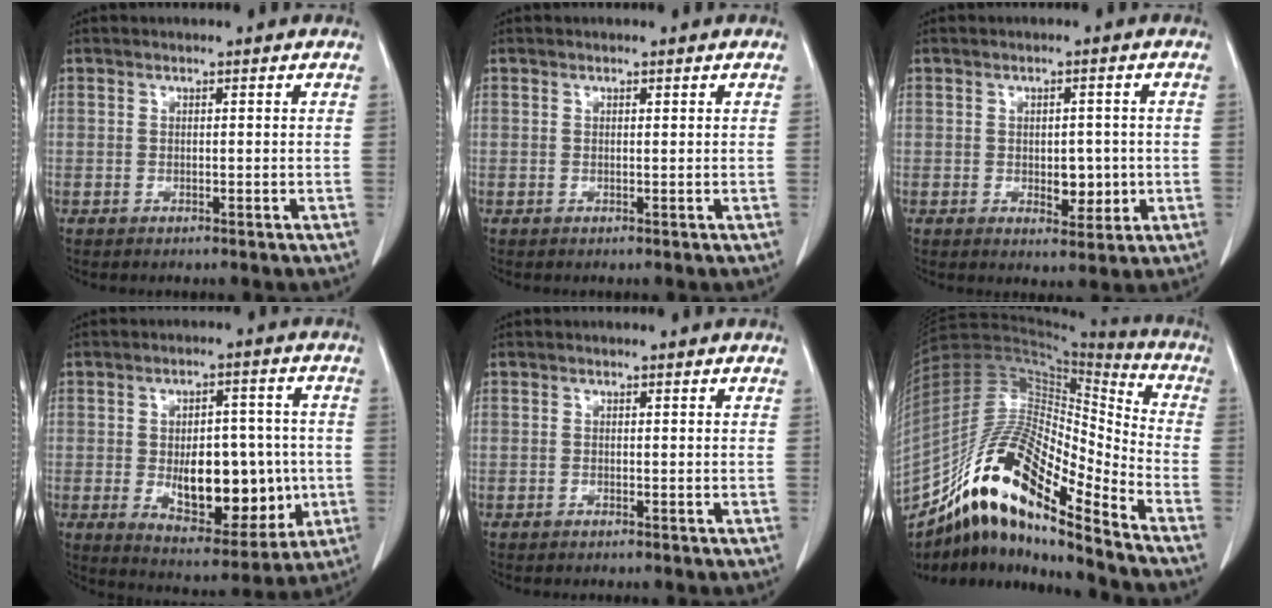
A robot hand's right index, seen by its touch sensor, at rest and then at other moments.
{"total": 0.0}
{"total": 4.3, "force": [-0.5, 2.4, 3.5], "torque": [-0.038, 0.000, 0.005]}
{"total": 14.3, "force": [-1.8, 7.0, 12.3], "torque": [-0.176, 0.005, -0.008]}
{"total": 0.0}
{"total": 20.7, "force": [-14.0, 4.0, 14.7], "torque": [-0.302, 0.012, -0.254]}